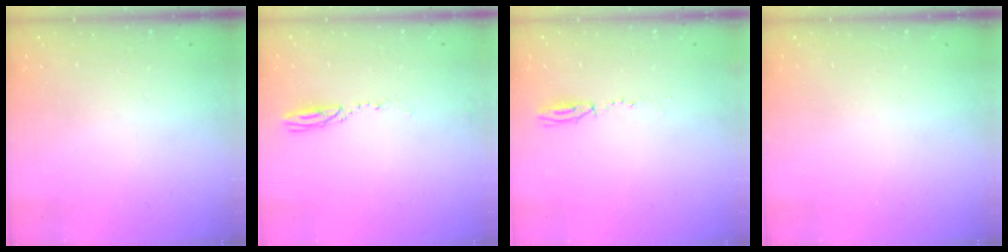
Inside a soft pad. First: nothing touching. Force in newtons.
{"total": 3.2, "press": 3.2, "slide": 0.4}
{"total": 3.9, "press": 3.8, "slide": 0.9}
{"total": 0.0}